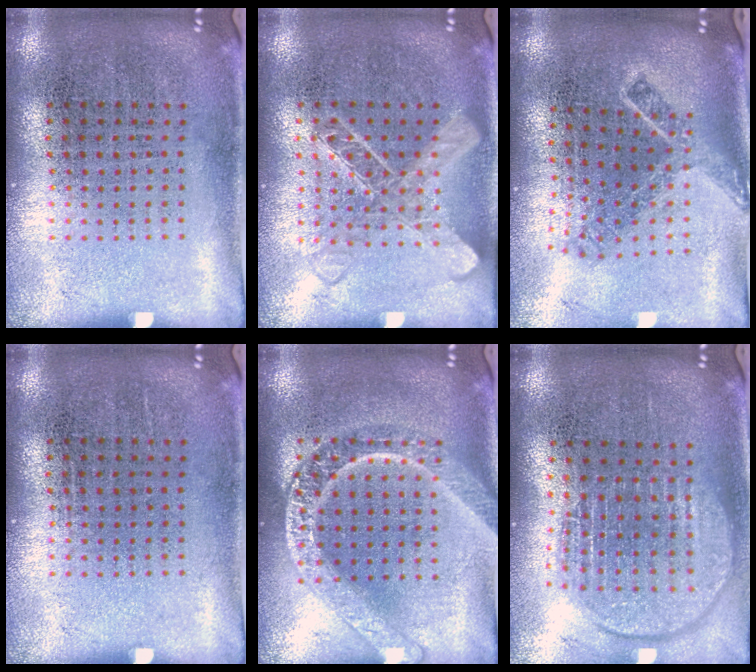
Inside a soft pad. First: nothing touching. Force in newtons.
{"total": 1.4, "press": 1.4, "slide": 0.3}
{"total": 1.9, "press": 1.3, "slide": 1.4}
{"total": 0.0}
{"total": 2.3, "press": 2.3, "slide": 0.2}
{"total": 1.8, "press": 1.5, "slide": 1.0}